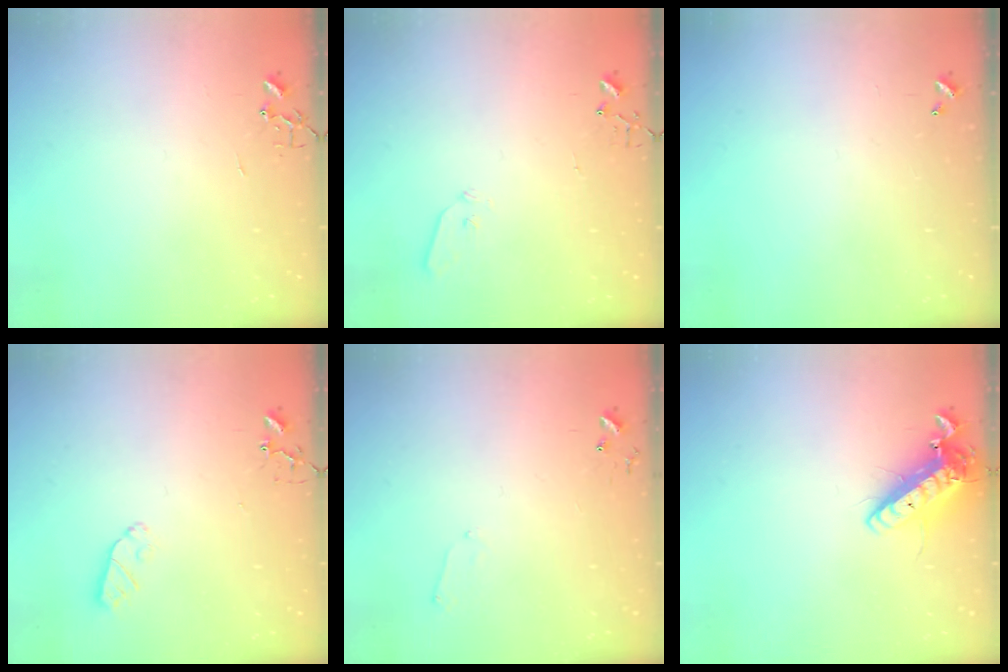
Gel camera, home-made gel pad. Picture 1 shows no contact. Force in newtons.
{"total": 4.4, "press": 4.4, "slide": 0.7}
{"total": 0.0}
{"total": 5.5, "press": 5.5, "slide": 0.5}
{"total": 5.1, "press": 5.0, "slide": 0.6}
{"total": 14.3, "press": 14.1, "slide": 2.6}